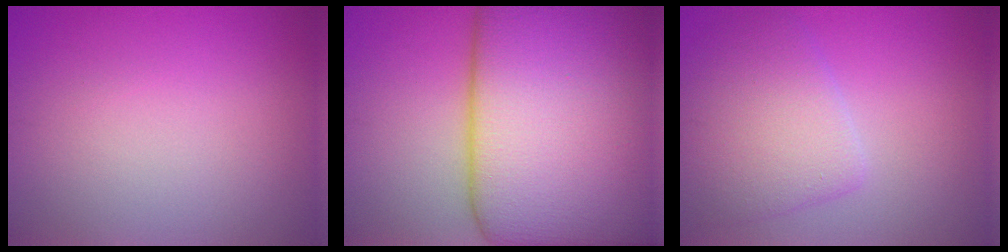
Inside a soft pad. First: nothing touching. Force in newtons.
{"total": 23.4, "press": 23.4, "slide": 0.7}
{"total": 5.6, "press": 5.6, "slide": 0.2}